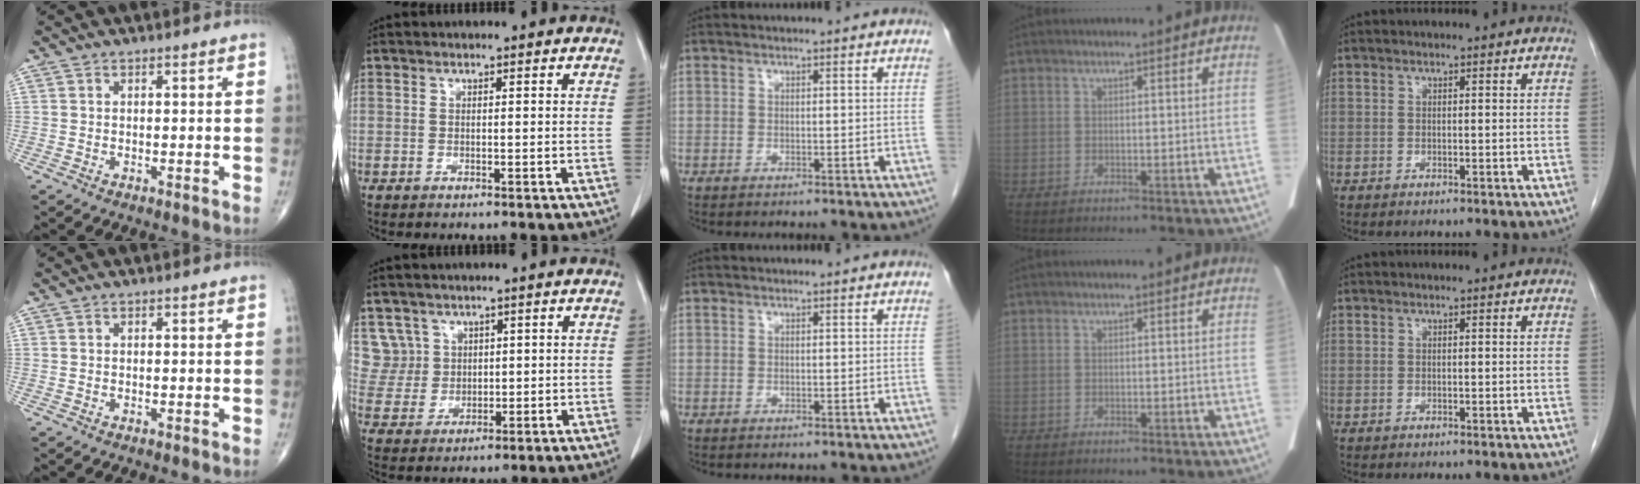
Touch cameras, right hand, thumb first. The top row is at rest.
{"index": {"total": 5.6, "force": [2.8, 4.9, -0.5], "torque": [0.019, 0.013, 0.064]}}